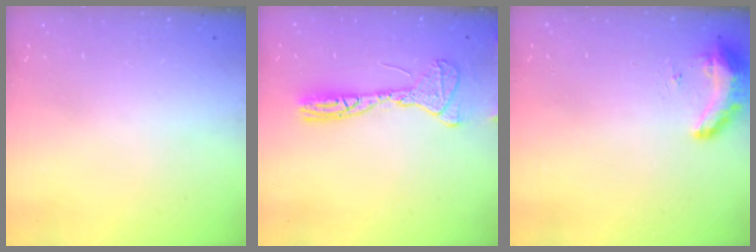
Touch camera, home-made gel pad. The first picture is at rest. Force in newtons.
{"total": 12.5, "press": 12.3, "slide": 2.3}
{"total": 16.1, "press": 10.6, "slide": 12.1}